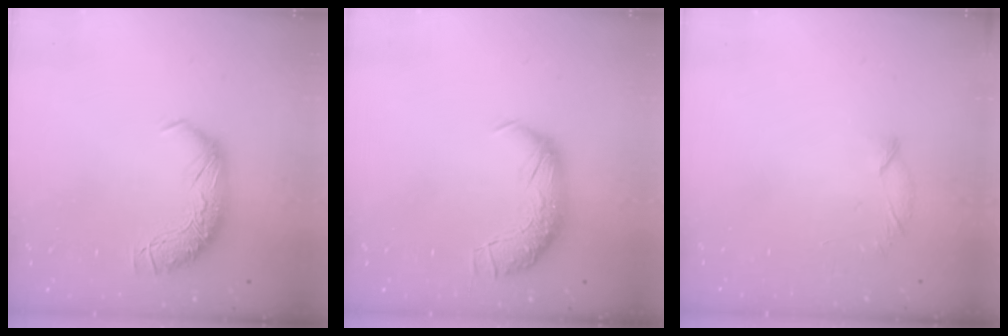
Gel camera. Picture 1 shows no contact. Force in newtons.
{"total": 2.3, "press": 1.0, "slide": 2.1}
{"total": 6.4, "press": 6.4, "slide": 0.7}